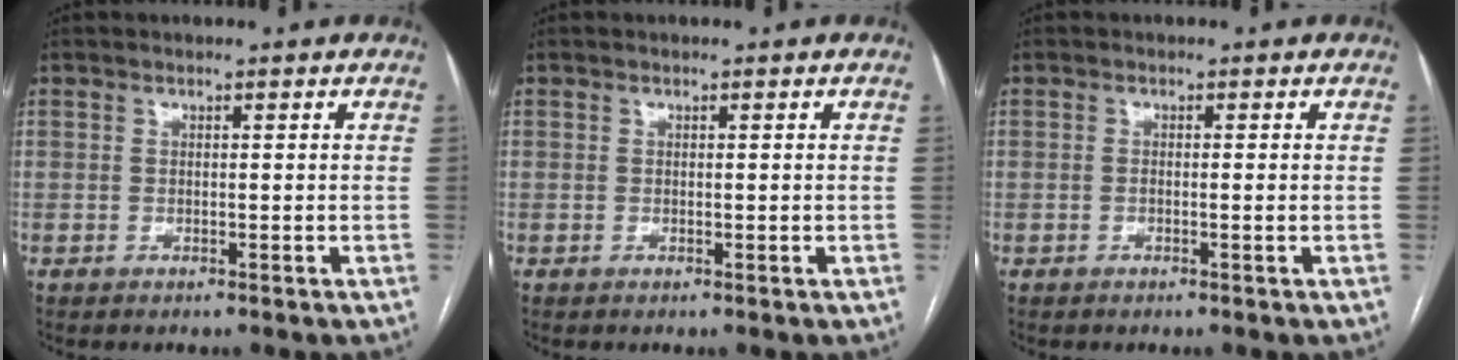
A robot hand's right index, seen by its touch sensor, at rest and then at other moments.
{"total": 0.0}
{"total": 0.8, "force": [-0.2, -0.1, 0.8], "torque": [-0.014, 0.000, -0.003]}